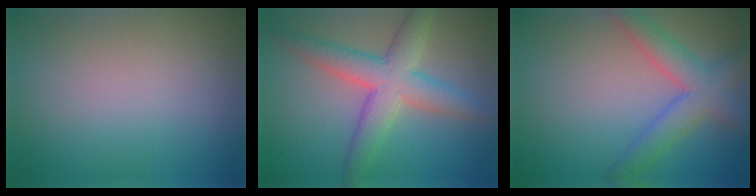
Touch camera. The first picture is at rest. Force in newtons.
{"total": 5.8, "press": 5.8, "slide": 0.1}
{"total": 4.6, "press": 4.6, "slide": 0.3}